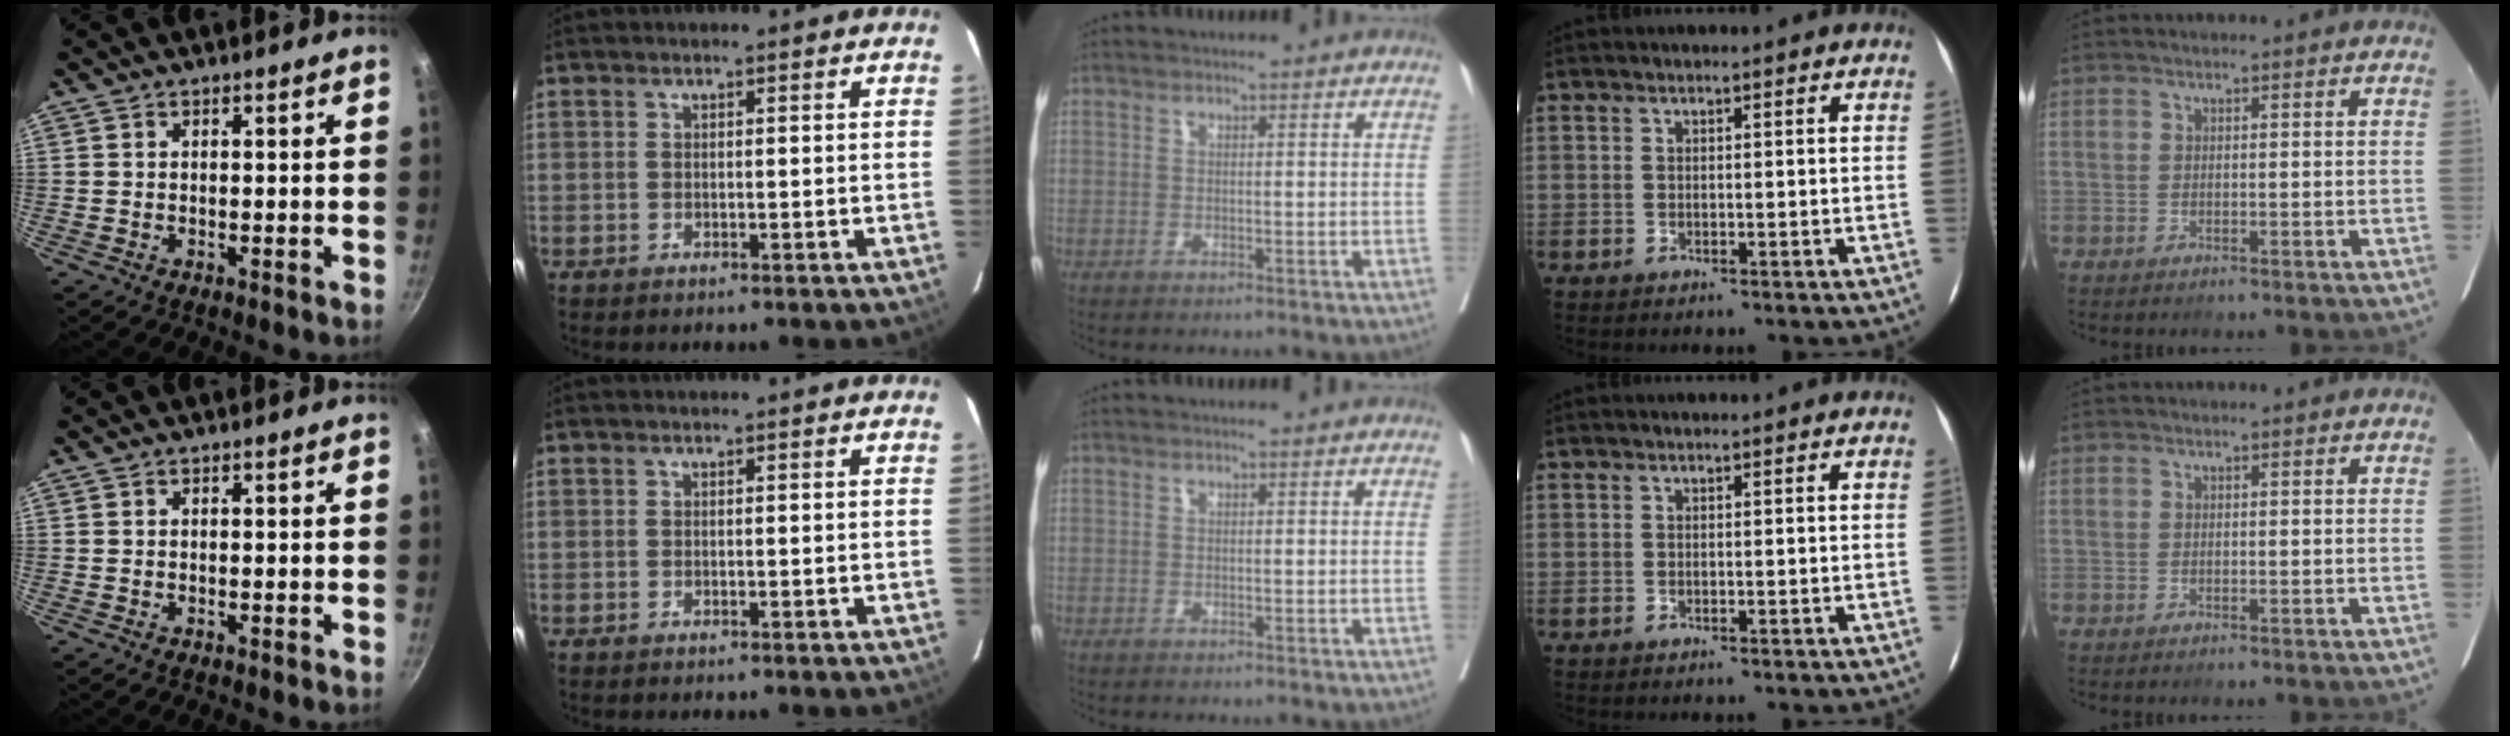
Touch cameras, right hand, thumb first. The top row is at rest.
{}